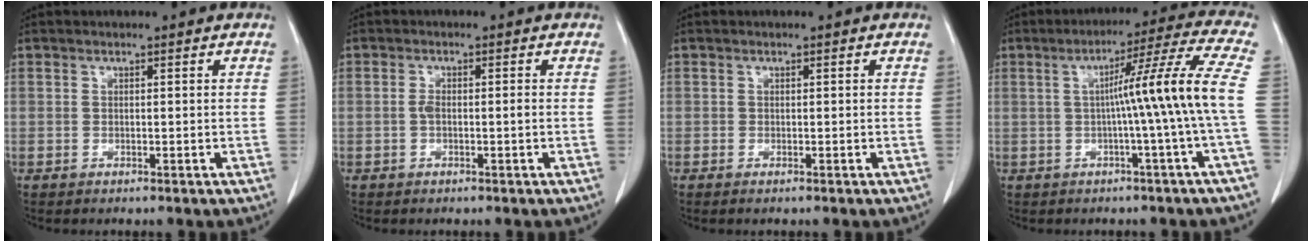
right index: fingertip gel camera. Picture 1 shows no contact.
{"total": 1.6, "force": [-0.3, 0.4, 1.5], "torque": [-0.025, 0.003, -0.002]}
{"total": 0.6, "force": [-0.4, -0.2, 0.4], "torque": [-0.008, -0.002, -0.005]}
{"total": 11.2, "force": [-0.5, -2.9, 10.8], "torque": [-0.152, 0.014, -0.002]}